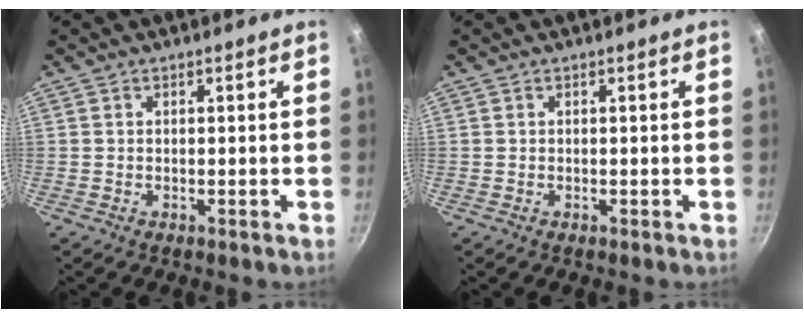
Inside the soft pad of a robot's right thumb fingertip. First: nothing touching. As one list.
[{"total": 0.0}]